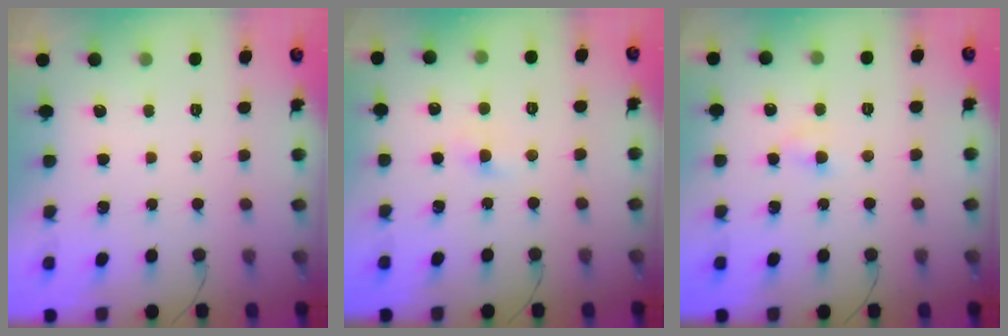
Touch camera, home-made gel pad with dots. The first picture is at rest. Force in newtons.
{"total": 2.3, "press": 2.1, "slide": 0.9}
{"total": 3.0, "press": 2.8, "slide": 1.2}